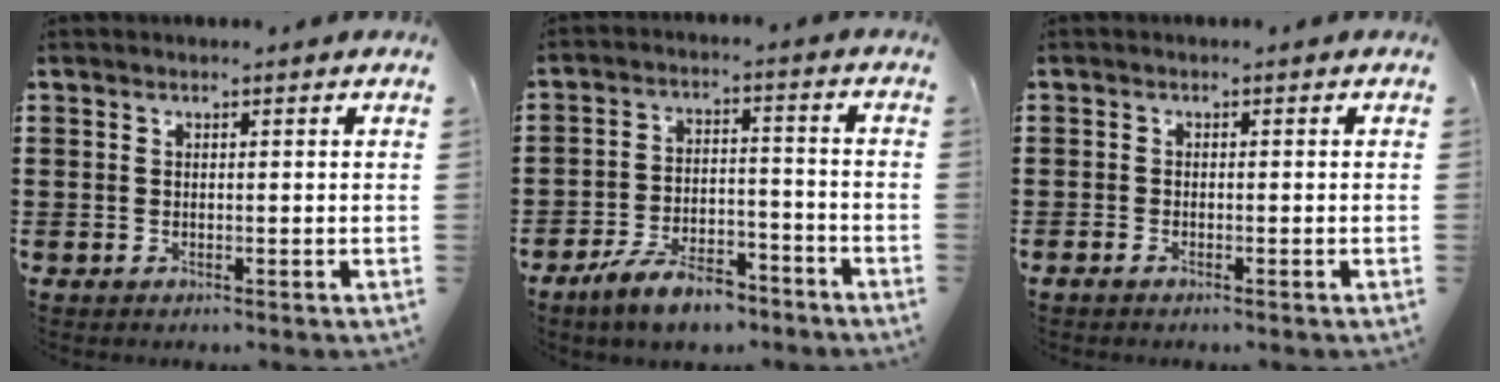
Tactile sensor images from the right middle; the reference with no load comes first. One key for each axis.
{"total": 7.9, "fx": -6.6, "fy": 2.2, "fz": 3.8, "tx": -0.073, "ty": 0.012, "tz": -0.123}
{"total": 0.7, "fx": -0.5, "fy": 0.1, "fz": 0.4, "tx": -0.009, "ty": -0.005, "tz": -0.009}